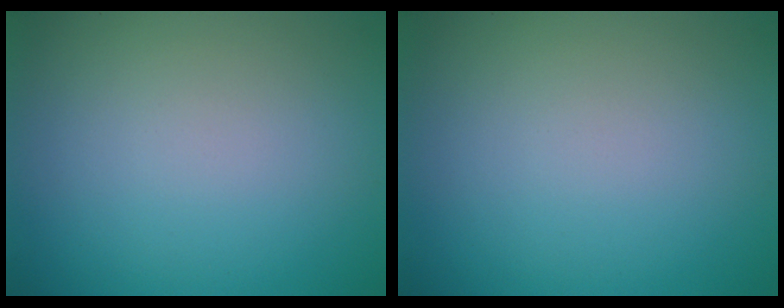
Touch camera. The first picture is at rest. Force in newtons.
{"total": 0.0}